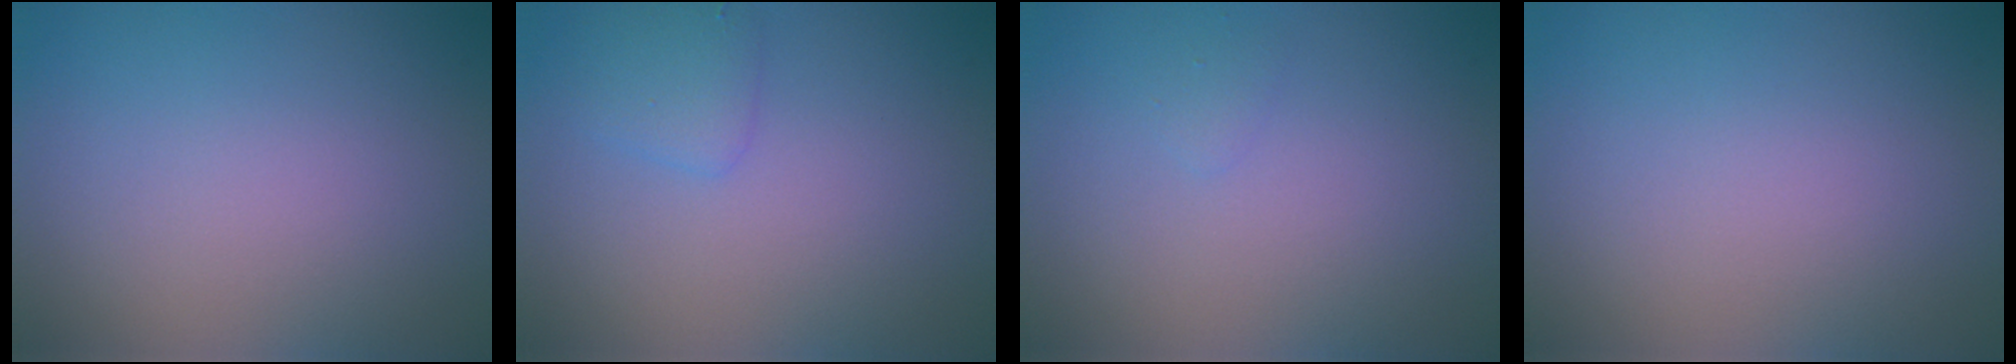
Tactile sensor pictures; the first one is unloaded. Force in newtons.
{"total": 1.7, "press": 1.7, "slide": 0.1}
{"total": 0.5, "press": 0.5, "slide": 0.1}
{"total": 0.0}